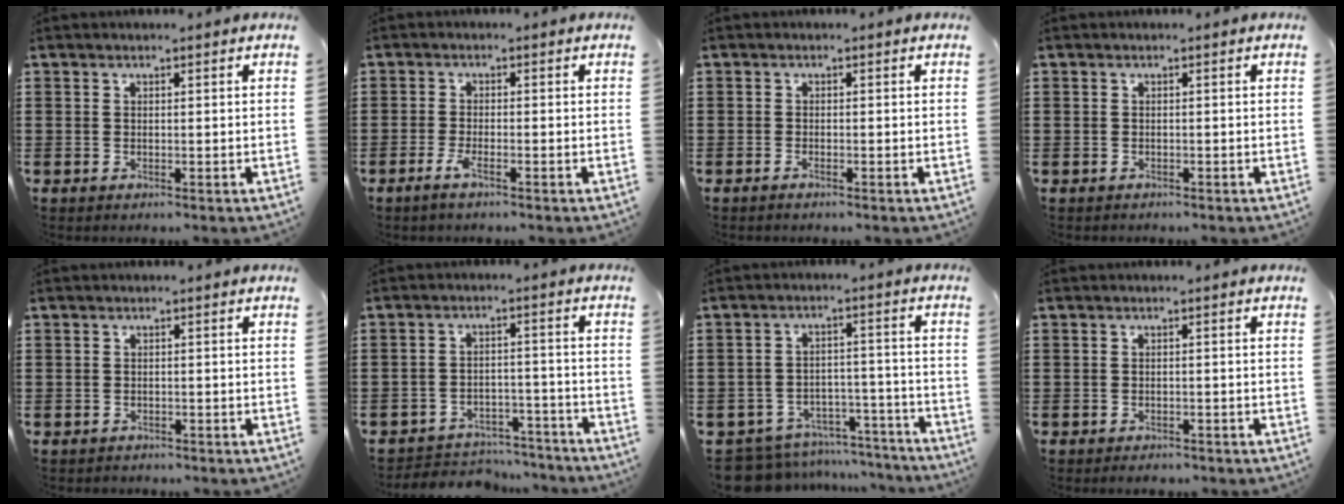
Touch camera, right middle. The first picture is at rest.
{"total": 2.3, "force": [-1.4, 0.4, 1.9], "torque": [-0.046, -0.005, -0.030]}
{"total": 0.7, "force": [-0.6, 0.0, 0.3], "torque": [-0.008, -0.002, -0.011]}
{"total": 0.7, "force": [-0.5, 0.5, -0.1], "torque": [0.001, 0.004, -0.012]}
{"total": 0.9, "force": [-0.7, 0.5, -0.1], "torque": [0.001, 0.004, -0.018]}
{"total": 4.6, "force": [-4.5, 1.0, 0.3], "torque": [-0.007, 0.010, -0.095]}
{"total": 7.6, "force": [-7.3, 1.8, 1.4], "torque": [-0.035, 0.021, -0.145]}
{"total": 1.1, "force": [-1.0, 0.3, 0.0], "torque": [-0.002, 0.002, -0.024]}